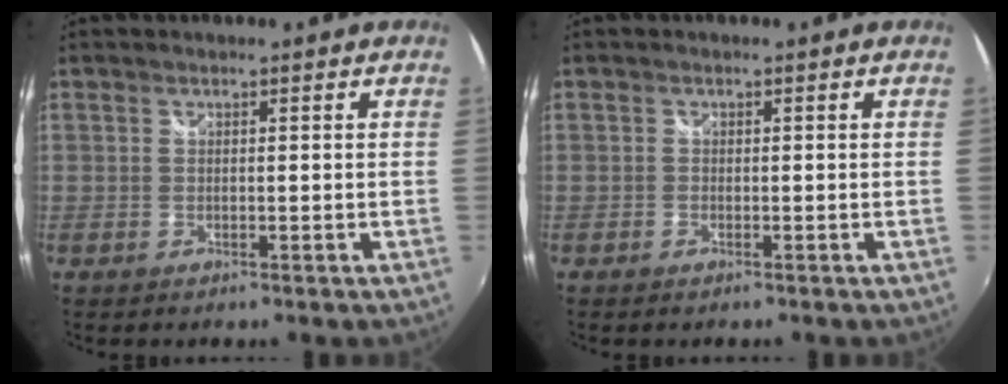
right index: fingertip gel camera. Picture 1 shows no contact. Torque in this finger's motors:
{"motor_torque": [0.02, 0.00, 0.07, 0.01]}